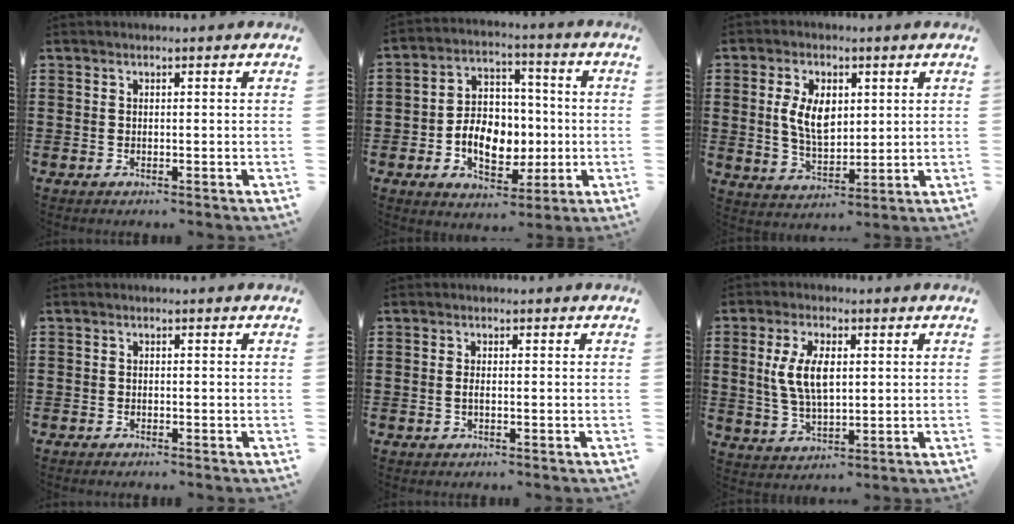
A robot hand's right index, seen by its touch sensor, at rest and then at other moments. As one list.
[{"total": 8.4, "force": [-1.6, 6.3, 5.4], "torque": [-0.102, 0.007, -0.029]}, {"total": 7.1, "force": [1.6, 4.1, 5.6], "torque": [-0.118, 0.007, 0.024]}, {"total": 0.6, "force": [-0.6, 0.1, 0.0], "torque": [-0.001, 0.000, -0.013]}, {"total": 0.8, "force": [-0.3, 0.2, 0.7], "torque": [-0.013, 0.000, -0.006]}, {"total": 7.3, "force": [1.1, 3.4, 6.3], "torque": [-0.140, 0.006, 0.014]}]